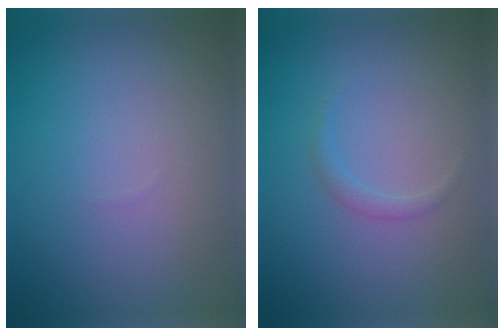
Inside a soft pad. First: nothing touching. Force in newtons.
{"total": 0.9, "press": 0.9, "slide": 0.1}